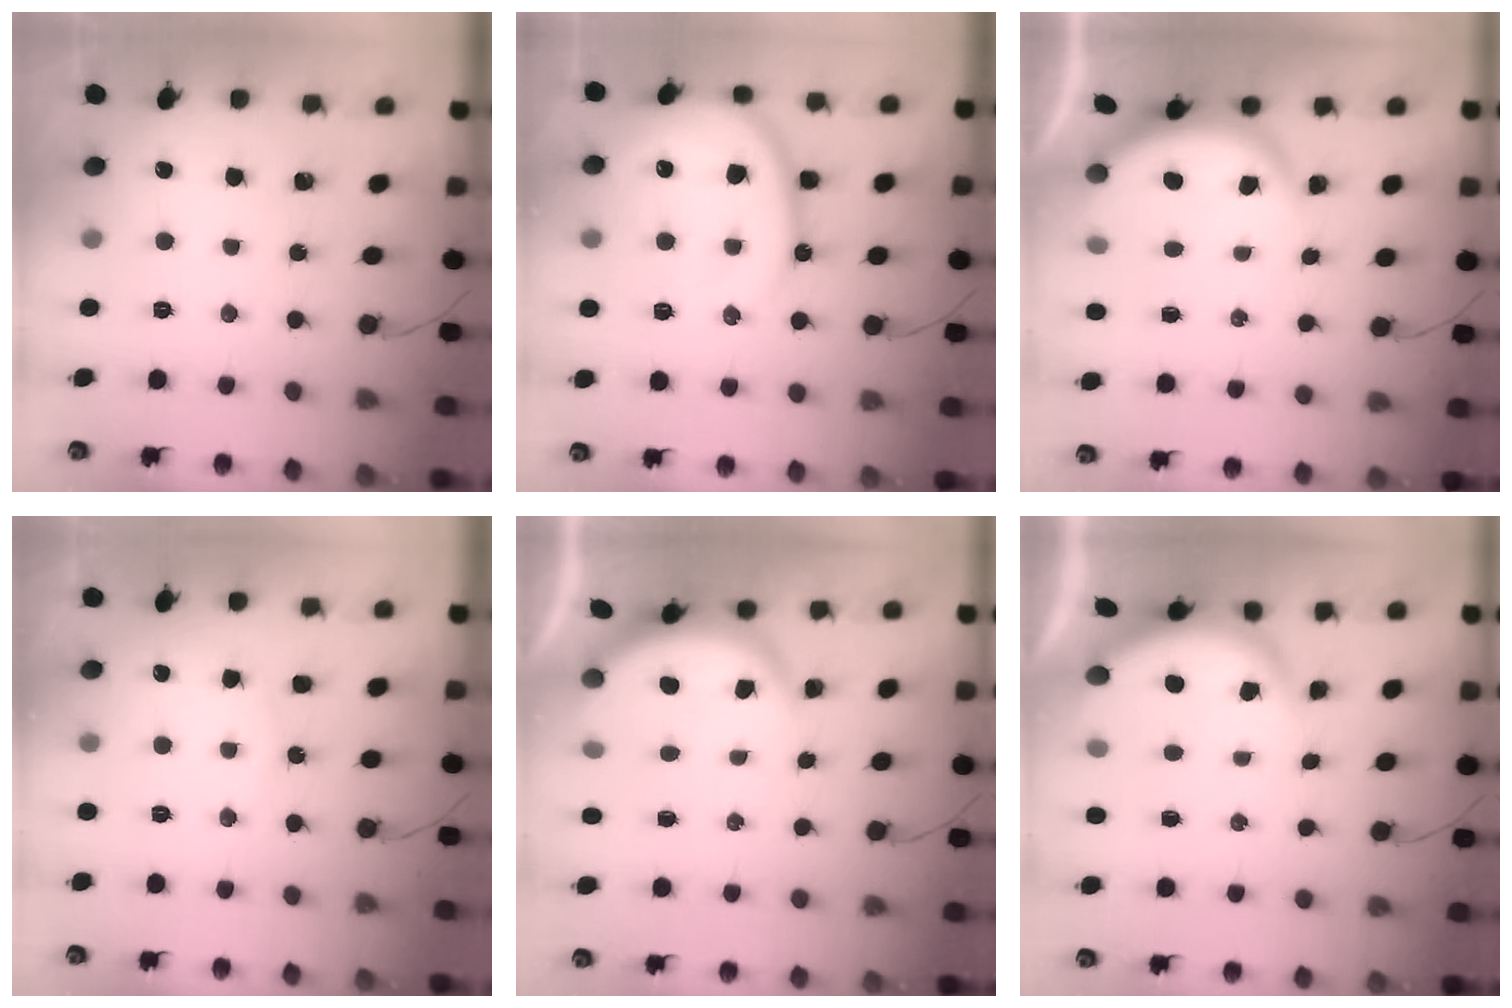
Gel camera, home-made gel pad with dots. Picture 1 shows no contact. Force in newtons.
{"total": 18.6, "press": 18.5, "slide": 1.9}
{"total": 3.9, "press": 3.9, "slide": 0.3}
{"total": 6.7, "press": 6.7, "slide": 0.5}
{"total": 3.8, "press": 3.8, "slide": 0.2}
{"total": 4.7, "press": 4.7, "slide": 0.7}